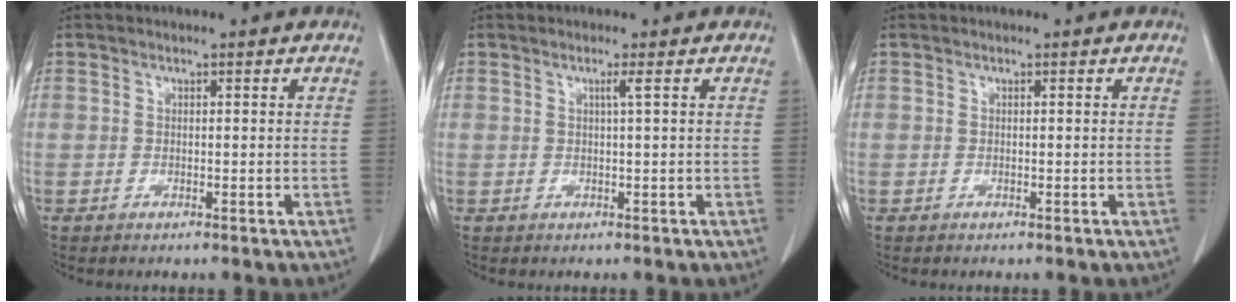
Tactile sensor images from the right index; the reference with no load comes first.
{"total": 1.0, "force": [0.3, -0.4, 0.9], "torque": [-0.019, -0.002, 0.008]}
{"total": 0.0}